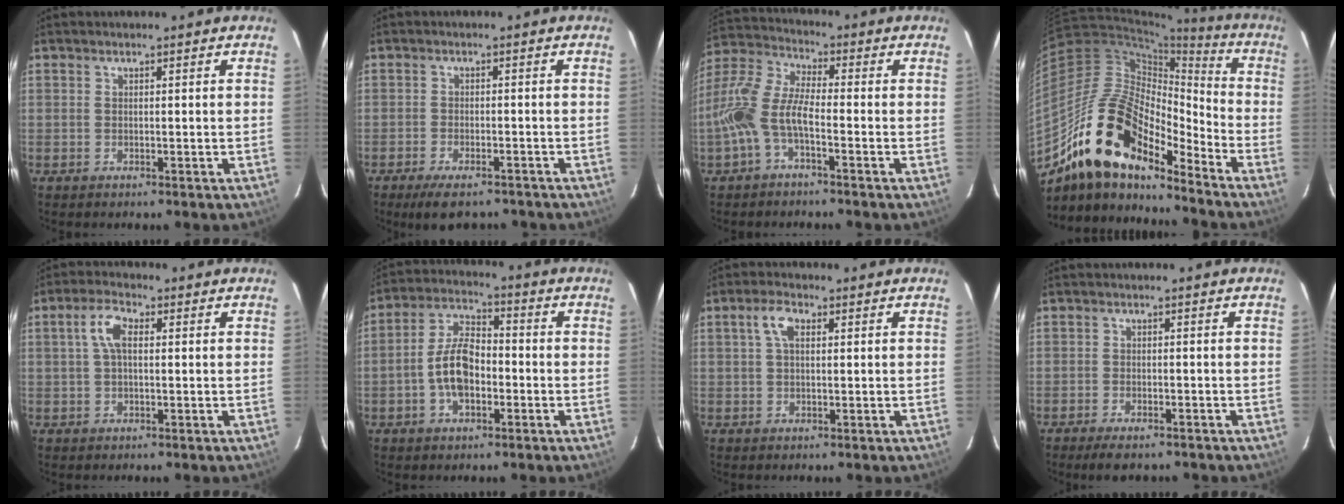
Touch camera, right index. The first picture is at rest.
{"total": 7.8, "force": [-6.2, 2.7, 3.9], "torque": [-0.084, -0.014, -0.097]}
{"total": 10.0, "force": [-3.4, 3.4, 8.8], "torque": [-0.204, 0.009, -0.073]}
{"total": 20.4, "force": [-14.9, 7.7, 11.6], "torque": [-0.206, -0.002, -0.286]}
{"total": 4.8, "force": [0.9, 2.2, 4.2], "torque": [-0.083, 0.014, 0.016]}
{"total": 9.3, "force": [-2.5, 5.0, 7.4], "torque": [-0.153, 0.016, -0.043]}
{"total": 3.8, "force": [1.1, 1.9, 3.1], "torque": [-0.061, 0.012, 0.021]}
{"total": 5.2, "force": [-4.2, 1.7, 2.6], "torque": [-0.058, -0.012, -0.067]}